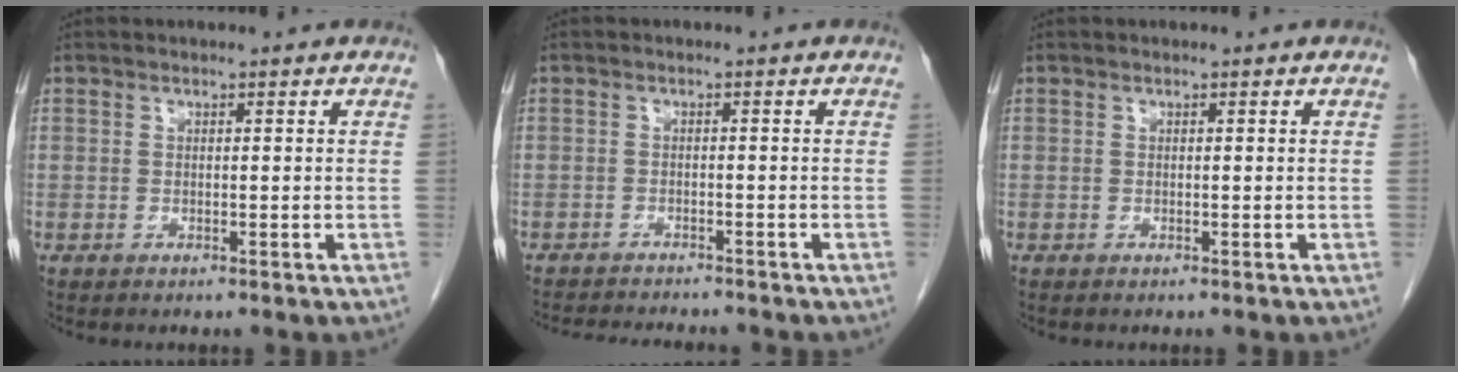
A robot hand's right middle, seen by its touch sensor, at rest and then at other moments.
{"total": 8.3, "force": [-7.8, 1.0, 2.8], "torque": [-0.042, -0.011, -0.110]}
{"total": 0.0}